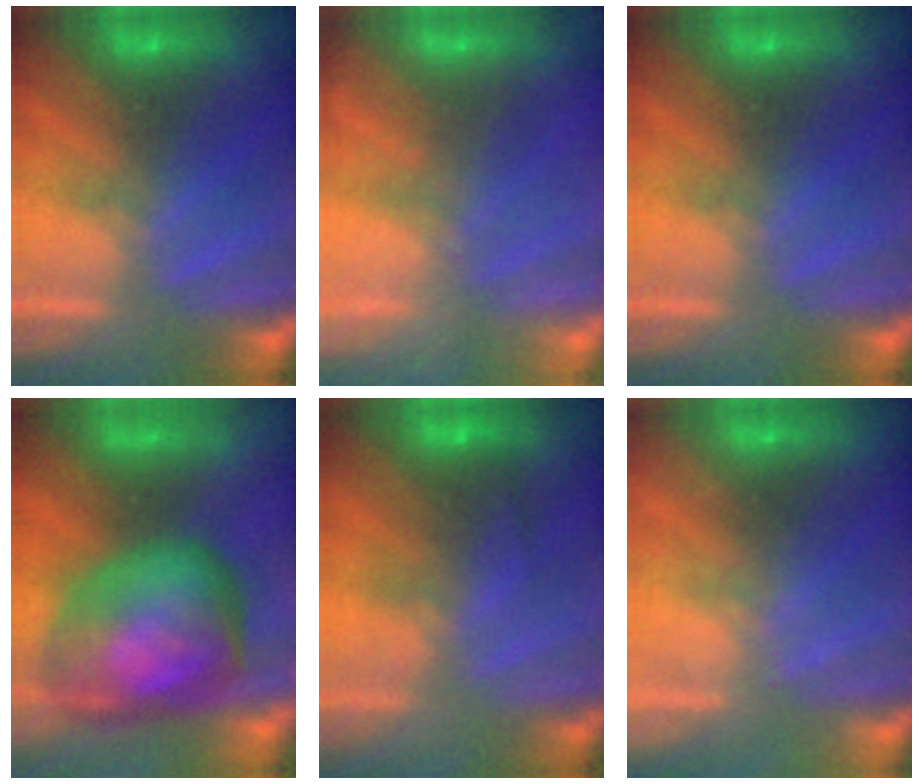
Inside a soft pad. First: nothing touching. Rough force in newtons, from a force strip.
{"total": 2.4}
{"total": 0.0}
{"total": 7.9}
{"total": 2.4}
{"total": 2.4}